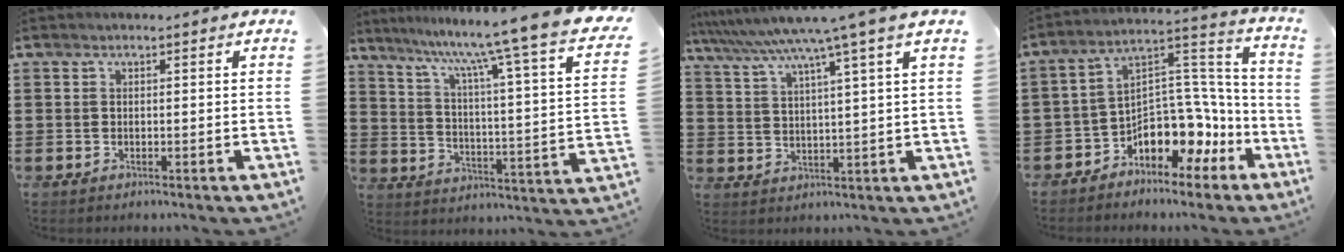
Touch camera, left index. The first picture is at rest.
{"total": 10.0, "force": [8.3, -1.9, 5.3], "torque": [-0.114, -0.076, 0.122]}
{"total": 6.9, "force": [5.1, -1.0, 4.4], "torque": [-0.105, -0.033, 0.081]}
{"total": 7.4, "force": [-5.1, 4.9, 2.3], "torque": [-0.045, -0.008, -0.095]}